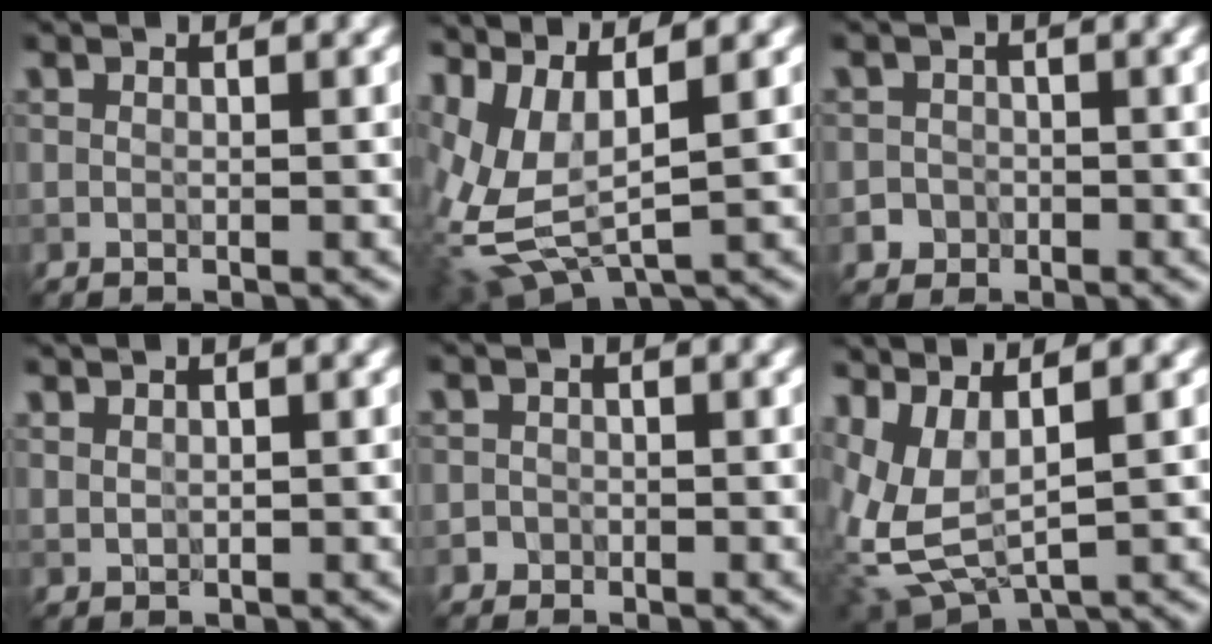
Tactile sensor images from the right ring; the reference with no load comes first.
{"total": 6.1, "force": [1.1, 2.6, 5.4], "torque": [-0.144, 0.003, 0.045]}
{"total": 1.7, "force": [-1.2, 0.7, -0.9], "torque": [0.021, 0.004, -0.008]}
{"total": 0.9, "force": [0.9, 0.2, -0.1], "torque": [0.002, 0.003, 0.026]}
{"total": 1.3, "force": [-1.0, 0.3, -0.8], "torque": [0.017, 0.000, -0.004]}
{"total": 5.8, "force": [1.5, 2.5, 5.0], "torque": [-0.129, 0.004, 0.062]}